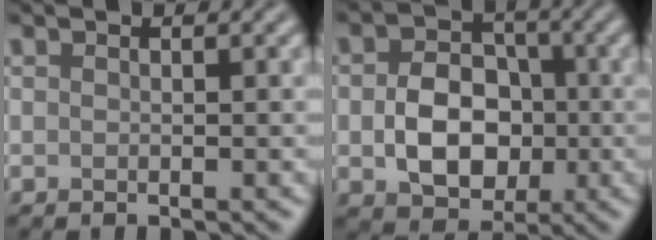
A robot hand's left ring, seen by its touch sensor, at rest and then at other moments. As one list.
[{"total": 6.4, "force": [-0.9, 4.9, 4.1], "torque": [-0.073, -0.005, -0.011]}]